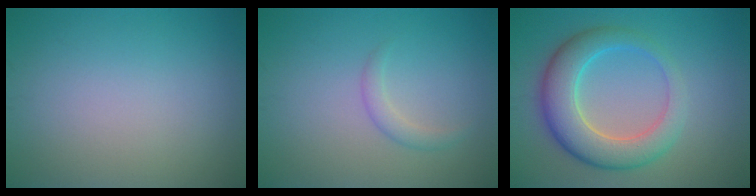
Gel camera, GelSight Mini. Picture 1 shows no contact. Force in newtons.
{"total": 1.4, "press": 1.4, "slide": 0.0}
{"total": 6.7, "press": 6.7, "slide": 0.4}